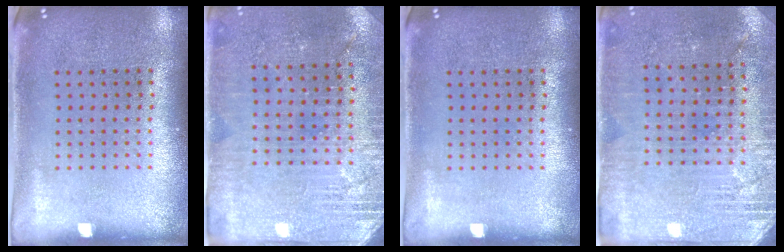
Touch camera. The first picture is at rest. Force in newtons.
{"total": 2.8, "press": 2.7, "slide": 0.6}
{"total": 0.0}
{"total": 2.8, "press": 2.7, "slide": 0.6}